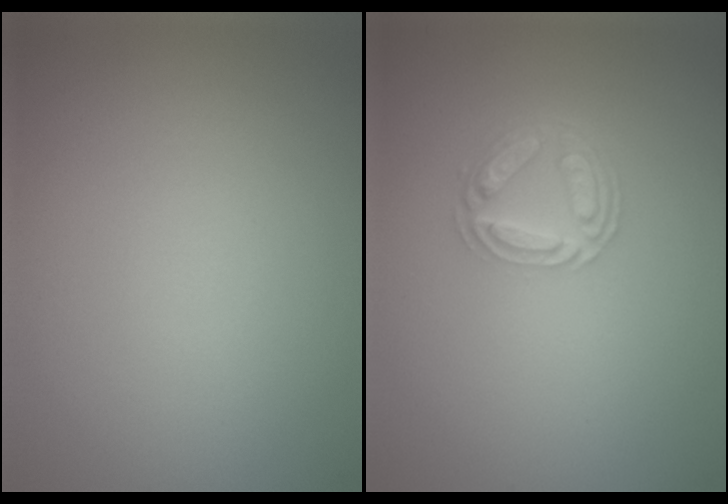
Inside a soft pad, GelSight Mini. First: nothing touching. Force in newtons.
{"total": 4.1, "press": 3.2, "slide": 2.6}